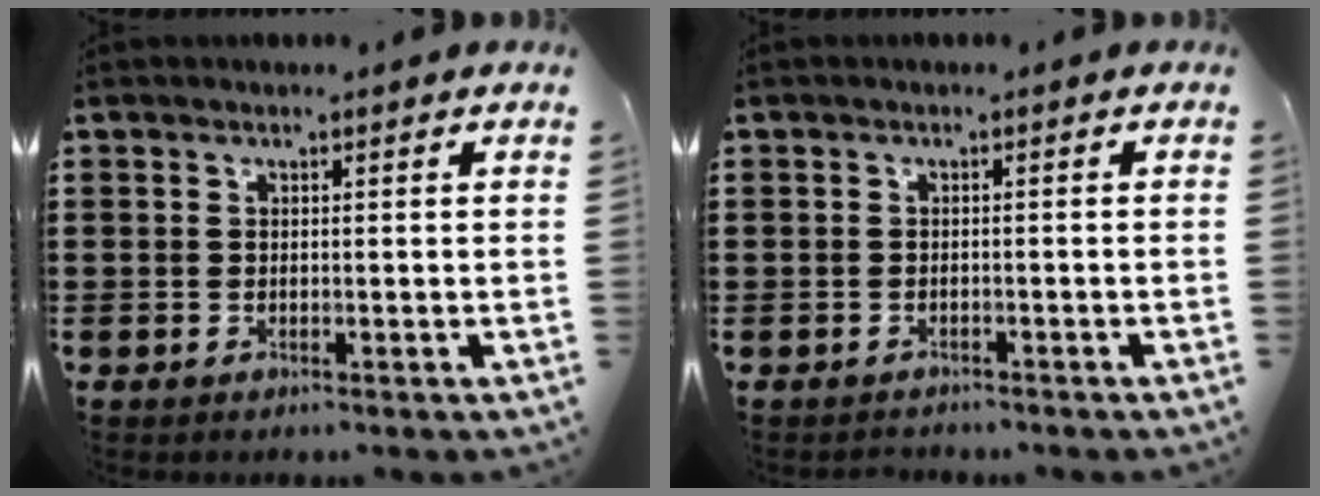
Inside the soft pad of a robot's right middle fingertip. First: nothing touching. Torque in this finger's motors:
{"motor_torque": [-1.49, 0.65, -0.95, -0.21]}